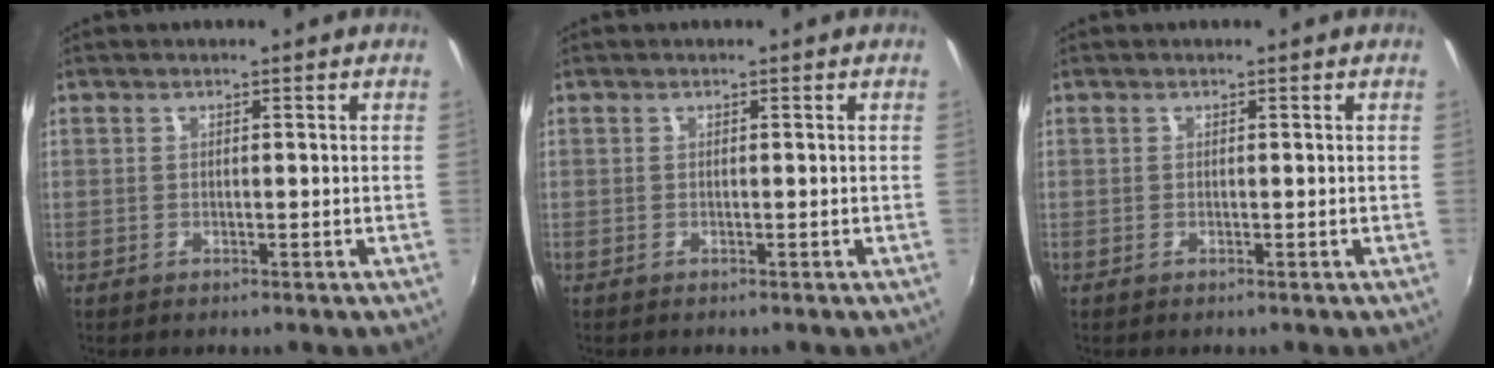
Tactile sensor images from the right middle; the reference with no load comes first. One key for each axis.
{"total": 0.0}
{"total": 0.0}